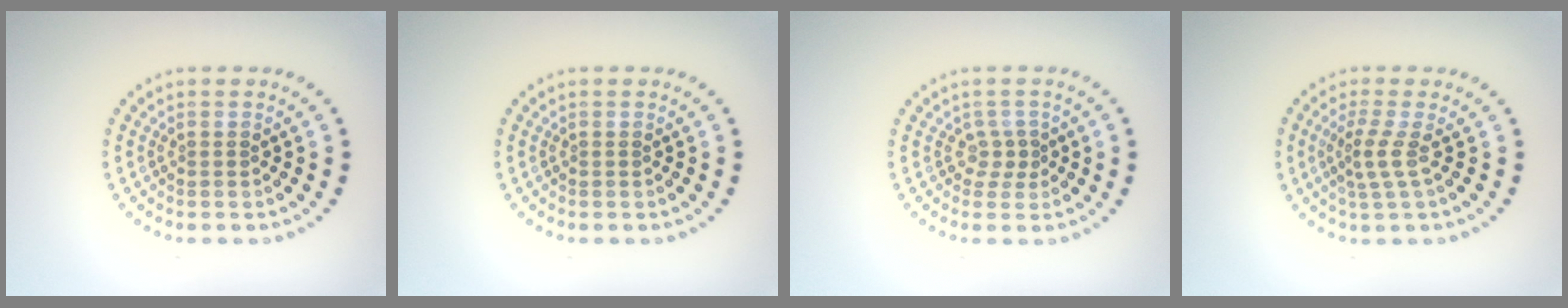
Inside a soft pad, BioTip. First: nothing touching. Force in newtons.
{"total": 0.0}
{"total": 1.5, "press": 0.9, "slide": 1.2}
{"total": 2.1, "press": 1.5, "slide": 1.5}